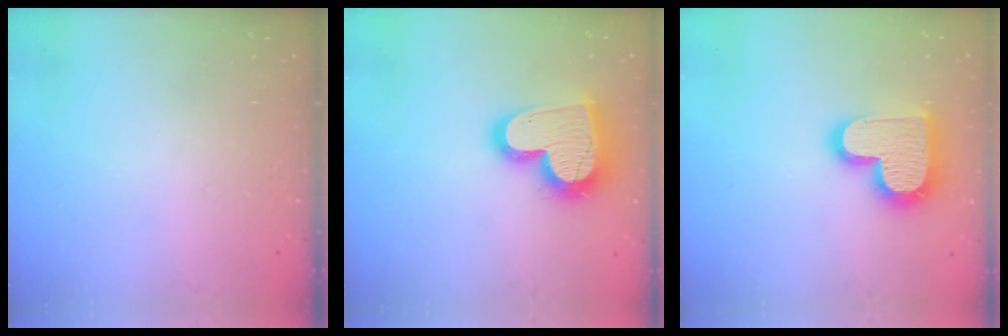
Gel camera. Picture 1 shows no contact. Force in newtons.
{"total": 20.1, "press": 20.1, "slide": 1.7}
{"total": 17.7, "press": 17.6, "slide": 1.3}